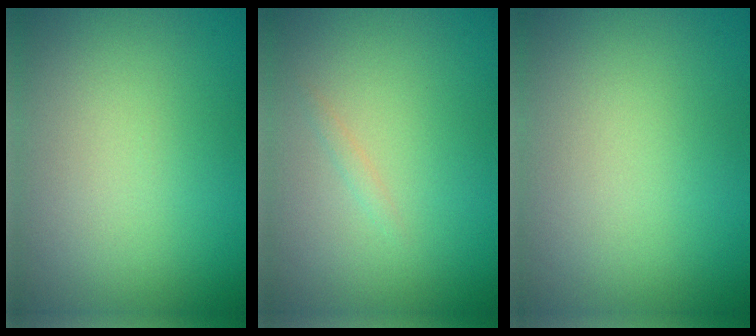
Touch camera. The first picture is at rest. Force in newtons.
{"total": 0.5, "press": 0.5, "slide": 0.0}
{"total": 0.0}